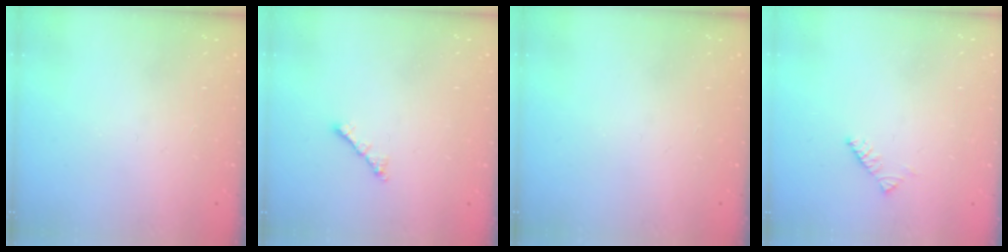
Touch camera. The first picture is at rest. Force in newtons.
{"total": 1.8, "press": 1.8, "slide": 0.5}
{"total": 0.0}
{"total": 2.9, "press": 2.9, "slide": 0.5}